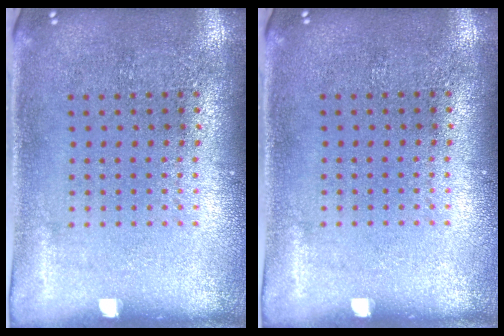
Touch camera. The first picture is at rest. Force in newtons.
{"total": 0.0}